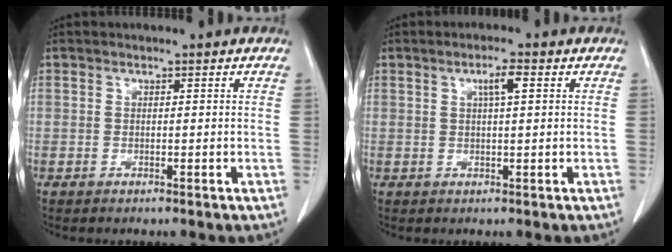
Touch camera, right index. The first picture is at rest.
{"total": 2.8, "force": [1.0, 0.2, 2.6], "torque": [-0.045, 0.003, 0.016]}